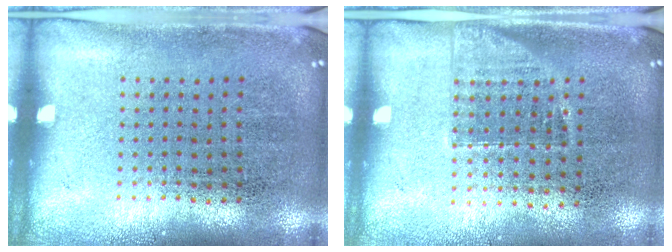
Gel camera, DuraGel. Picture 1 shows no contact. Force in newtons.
{"total": 1.2, "press": 1.0, "slide": 0.8}